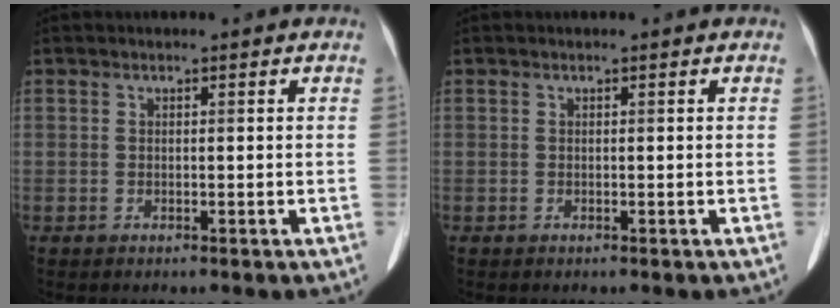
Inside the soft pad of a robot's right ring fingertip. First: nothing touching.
{"total": 0.0}